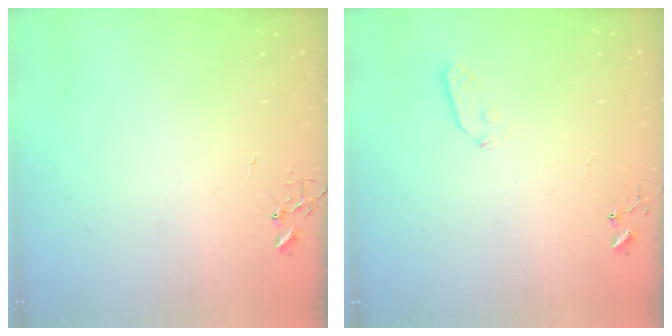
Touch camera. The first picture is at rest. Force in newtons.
{"total": 3.5, "press": 3.5, "slide": 0.4}